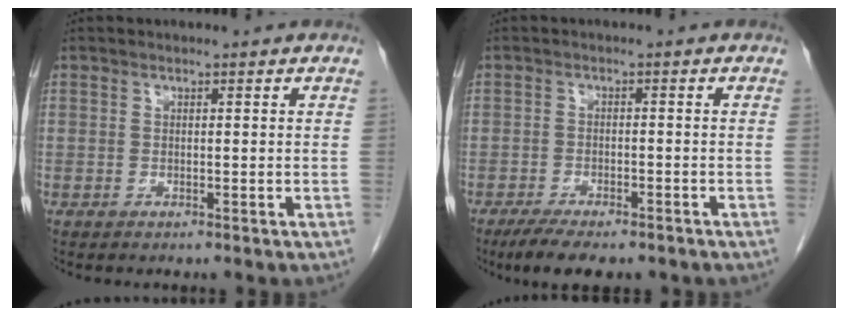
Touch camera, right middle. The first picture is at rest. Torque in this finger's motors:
{"motor_torque": [1.14, -0.85, 0.09, 0.08]}